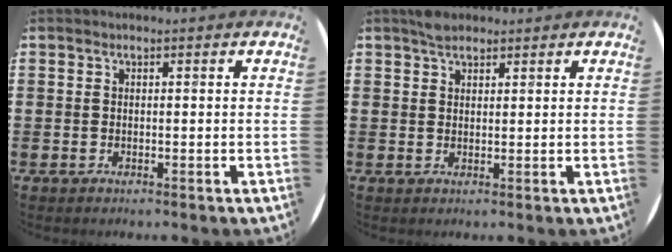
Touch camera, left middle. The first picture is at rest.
{"total": 2.0, "force": [1.7, 0.7, 0.6], "torque": [-0.007, 0.001, 0.031]}